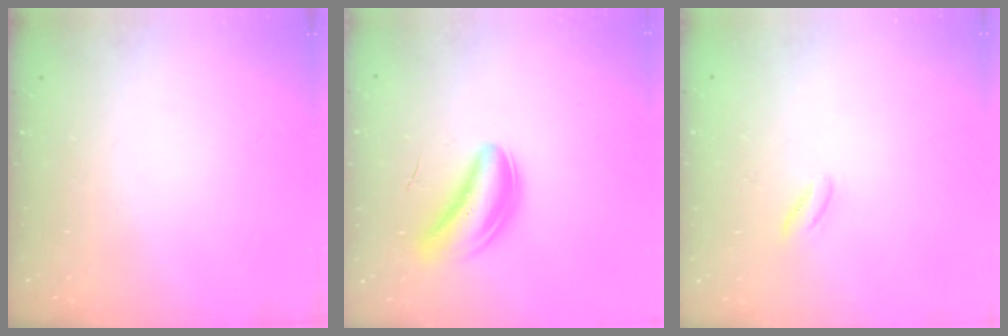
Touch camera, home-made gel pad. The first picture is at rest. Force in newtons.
{"total": 5.3, "press": 4.9, "slide": 2.2}
{"total": 2.6, "press": 2.4, "slide": 1.1}